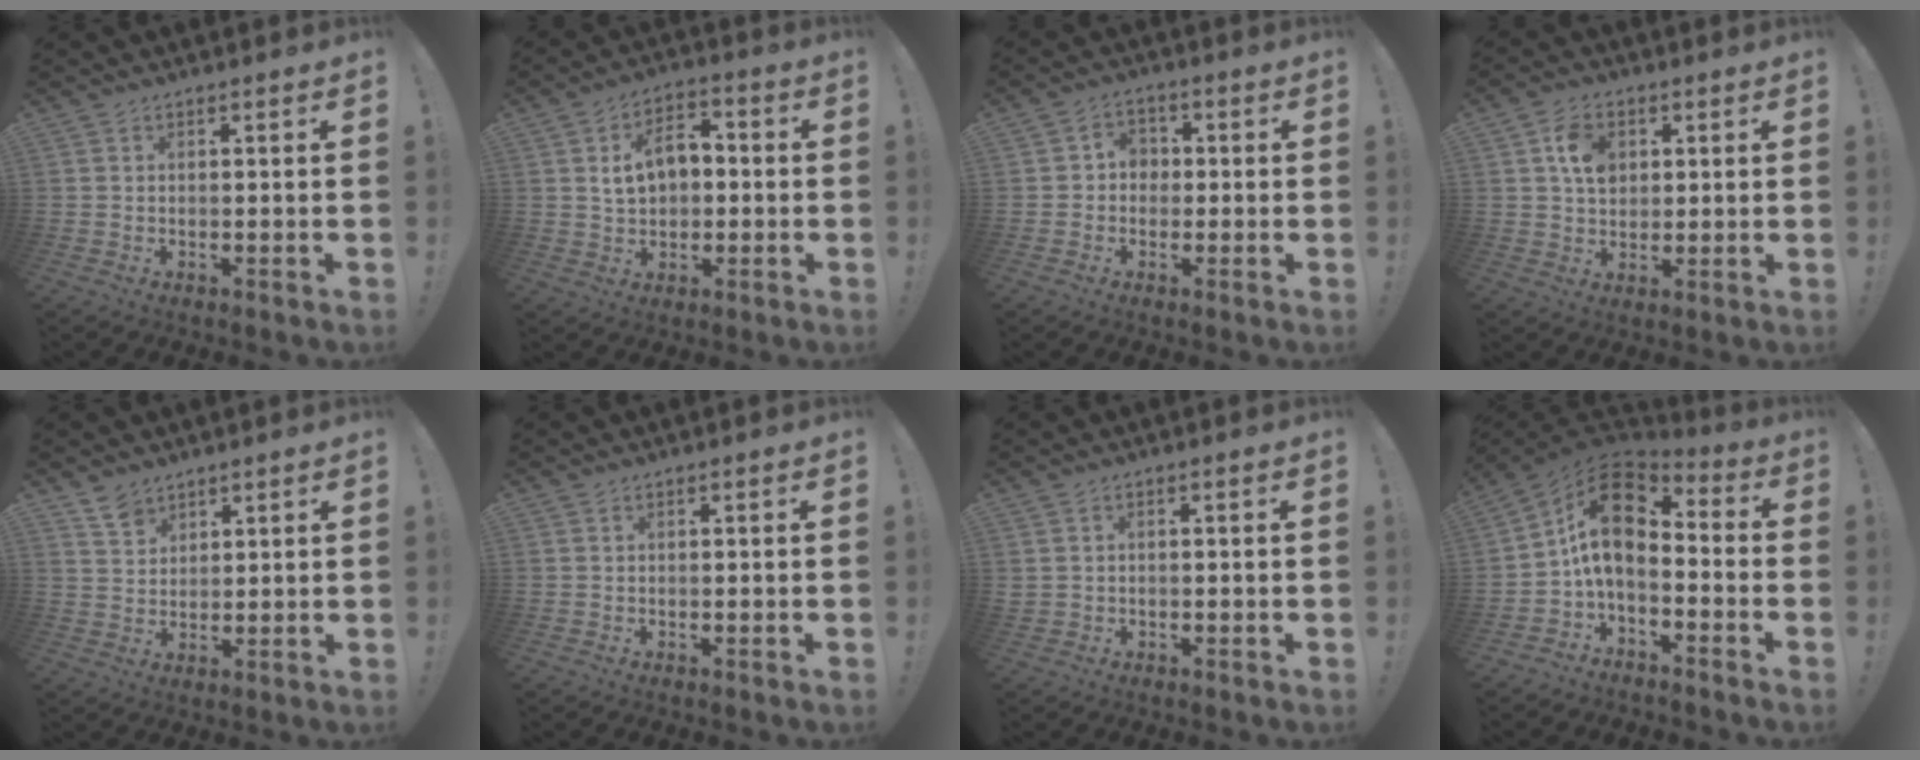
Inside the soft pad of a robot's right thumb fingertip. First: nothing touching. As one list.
[{"total": 10.2, "force": [1.7, 7.3, 7.0], "torque": [-0.103, 0.006, 0.034]}, {"total": 4.6, "force": [-0.8, 4.1, 1.9], "torque": [-0.039, 0.017, -0.013]}, {"total": 8.8, "force": [2.8, 6.6, 5.1], "torque": [-0.083, 0.007, 0.055]}, {"total": 5.6, "force": [4.5, 3.2, 1.1], "torque": [-0.016, -0.030, 0.085]}, {"total": 0.0}, {"total": 0.7, "force": [0.3, 0.6, 0.2], "torque": [-0.005, 0.002, 0.005]}, {"total": 14.5, "force": [2.2, 8.7, 11.4], "torque": [-0.204, -0.006, 0.041]}]